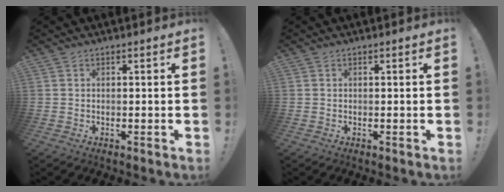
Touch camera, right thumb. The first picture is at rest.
{"total": 0.0}